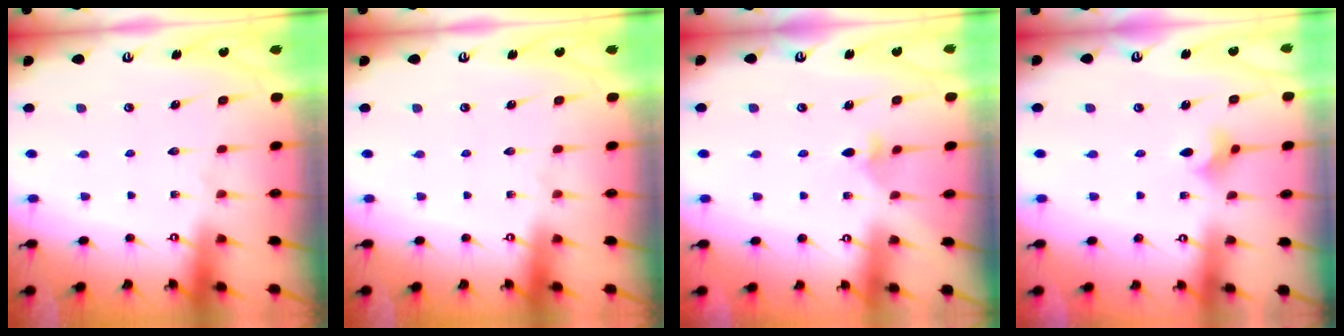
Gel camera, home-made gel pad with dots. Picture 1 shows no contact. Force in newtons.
{"total": 0.0}
{"total": 3.3, "press": 3.2, "slide": 0.6}
{"total": 3.6, "press": 3.6, "slide": 0.7}